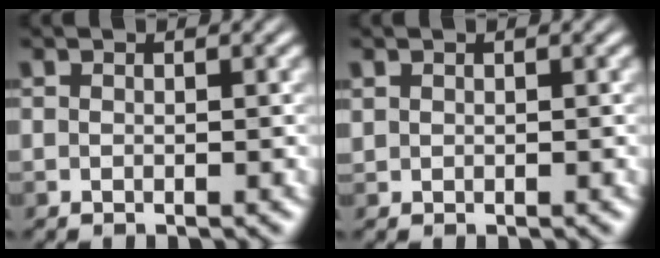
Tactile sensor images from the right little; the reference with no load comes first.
{"total": 0.6, "force": [0.5, 0.3, 0.0], "torque": [-0.003, 0.001, 0.013]}